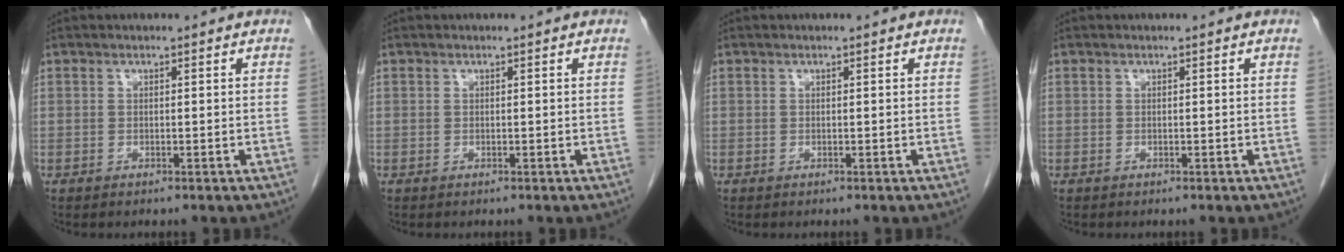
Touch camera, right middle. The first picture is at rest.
{"total": 0.0}
{"total": 0.0}
{"total": 0.0}